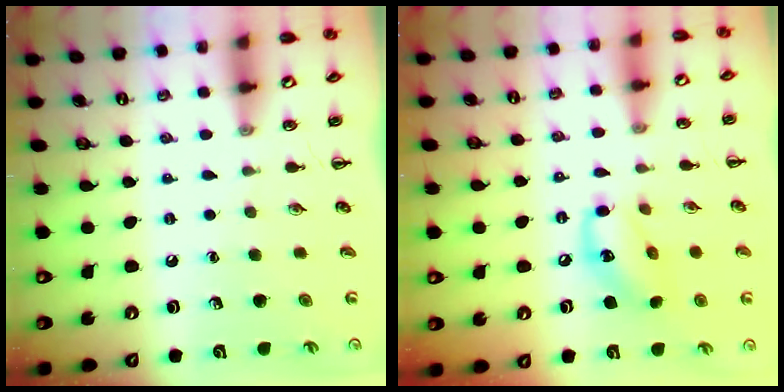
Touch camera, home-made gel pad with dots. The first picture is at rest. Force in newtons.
{"total": 12.0, "press": 11.9, "slide": 1.6}